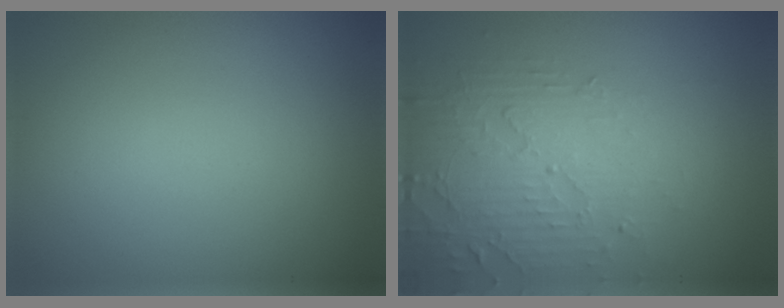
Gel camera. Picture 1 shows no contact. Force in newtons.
{"total": 5.0, "press": 3.4, "slide": 3.7}